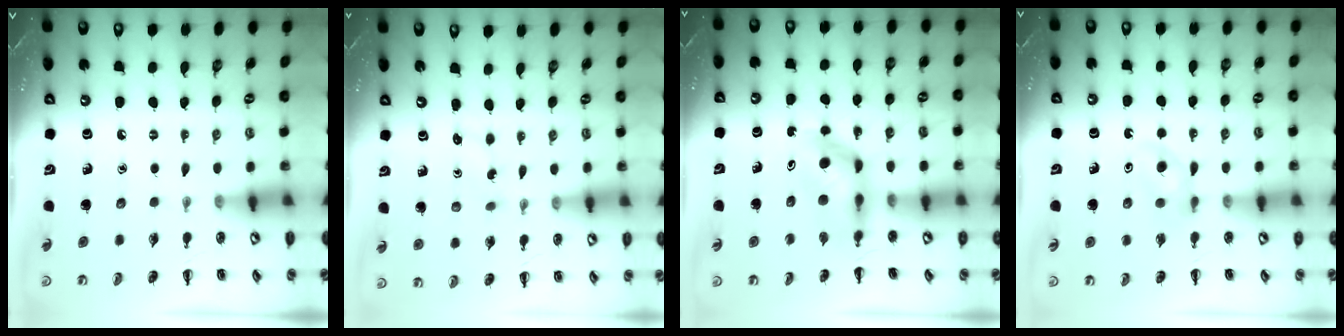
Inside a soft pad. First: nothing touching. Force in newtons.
{"total": 2.8, "press": 2.6, "slide": 1.0}
{"total": 5.1, "press": 5.0, "slide": 0.7}
{"total": 4.7, "press": 4.5, "slide": 1.4}